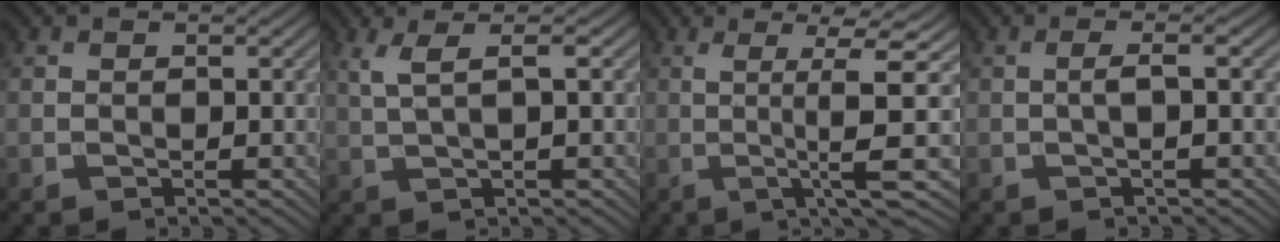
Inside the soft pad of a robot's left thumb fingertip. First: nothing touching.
{"total": 3.6, "force": [1.3, 0.6, 3.3], "torque": [-0.065, 0.009, 0.027]}
{"total": 8.7, "force": [-0.7, 0.3, 8.6], "torque": [-0.147, 0.017, -0.005]}
{"total": 2.1, "force": [-0.1, 0.2, 2.1], "torque": [-0.037, 0.008, -0.008]}